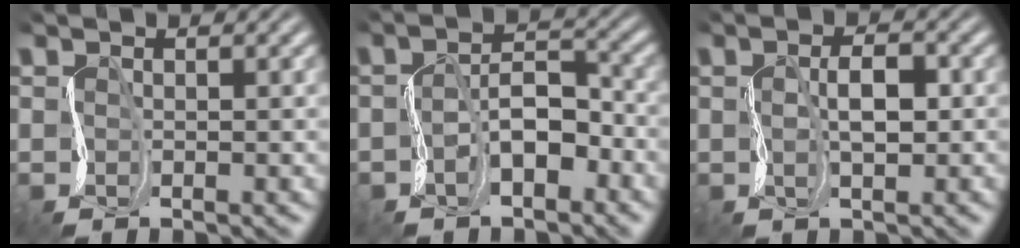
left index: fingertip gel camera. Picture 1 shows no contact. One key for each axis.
{"total": 2.1, "fx": -1.4, "fy": 1.0, "fz": 1.2, "tx": -0.042, "ty": 0.016, "tz": -0.029}
{"total": 1.0, "fx": 0.6, "fy": 0.0, "fz": 0.8, "tx": -0.035, "ty": 0.012, "tz": 0.012}